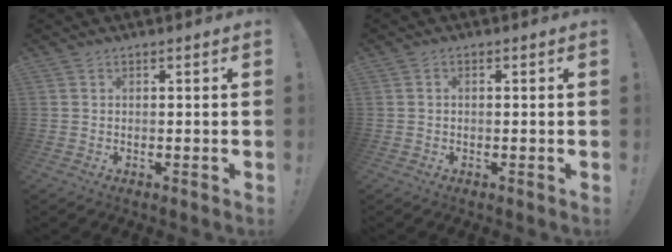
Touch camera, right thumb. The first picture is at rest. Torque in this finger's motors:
{"motor_torque": [-0.01, -0.16, -0.10, 0.05, 0.03]}